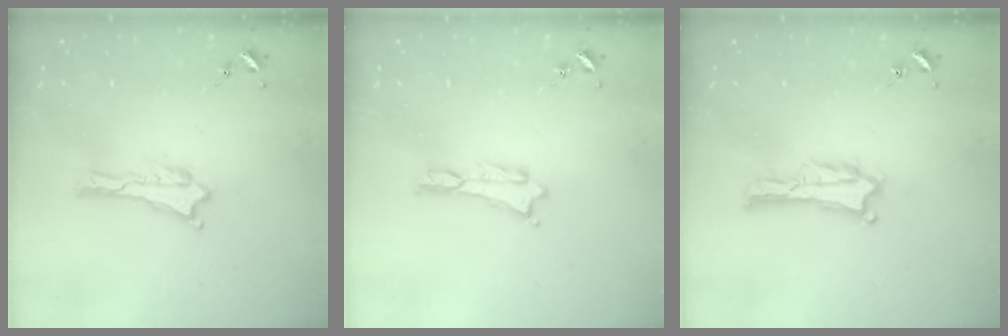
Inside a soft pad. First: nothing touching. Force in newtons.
{"total": 0.0}
{"total": 0.0}